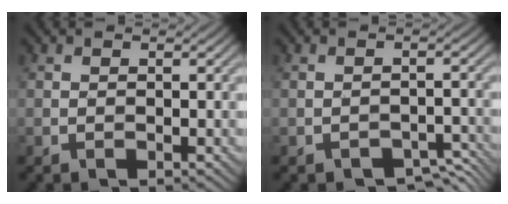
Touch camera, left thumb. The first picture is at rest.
{"total": 2.4, "force": [-2.1, 0.9, 0.7], "torque": [-0.018, -0.003, -0.027]}